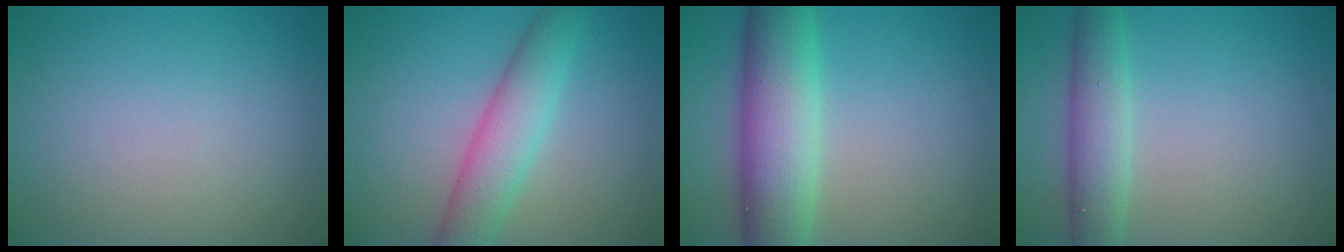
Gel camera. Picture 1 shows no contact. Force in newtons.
{"total": 4.8, "press": 4.8, "slide": 0.2}
{"total": 8.5, "press": 8.5, "slide": 0.4}
{"total": 4.0, "press": 4.0, "slide": 0.2}